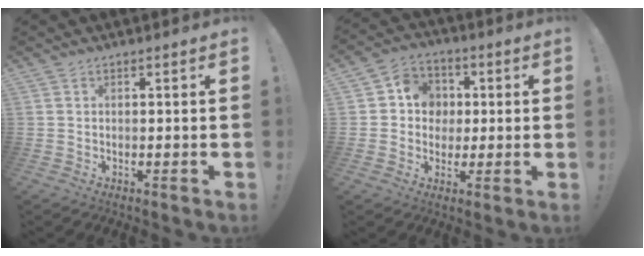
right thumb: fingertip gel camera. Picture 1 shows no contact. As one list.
[{"total": 9.0, "force": [0.5, 8.6, 2.4], "torque": [-0.039, 0.006, 0.017]}]